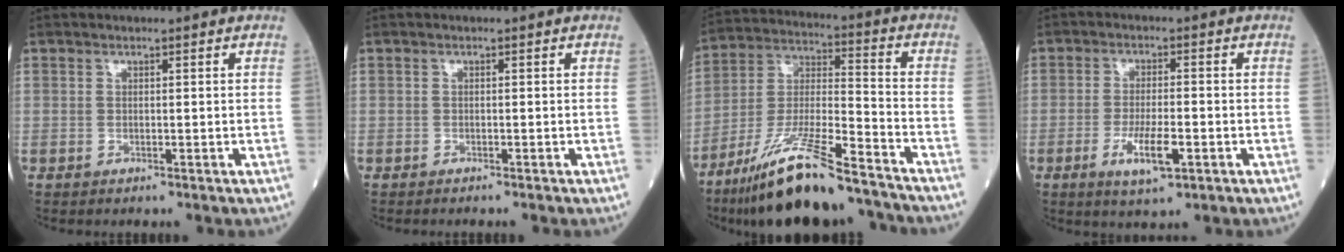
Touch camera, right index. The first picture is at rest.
{"total": 1.0, "force": [-0.9, 0.0, 0.4], "torque": [-0.002, 0.001, -0.013]}
{"total": 17.9, "force": [-14.0, 2.0, 11.0], "torque": [-0.223, -0.025, -0.254]}
{"total": 6.0, "force": [-2.3, 1.2, 5.5], "torque": [-0.104, -0.008, -0.037]}